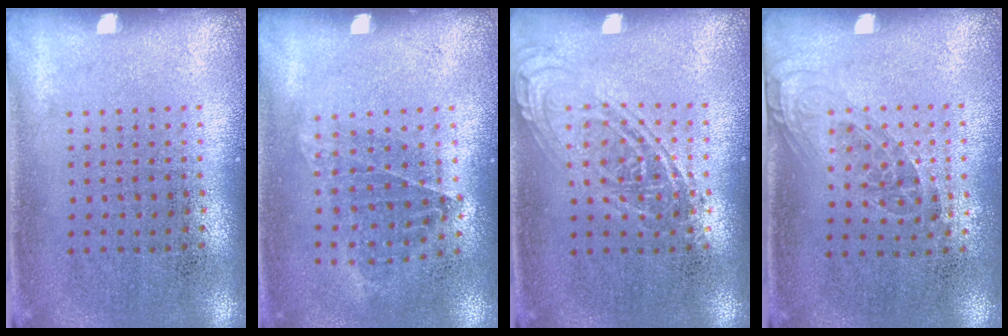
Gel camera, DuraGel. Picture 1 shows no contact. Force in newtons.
{"total": 0.9, "press": 0.8, "slide": 0.5}
{"total": 1.2, "press": 1.2, "slide": 0.1}
{"total": 1.1, "press": 0.8, "slide": 0.7}